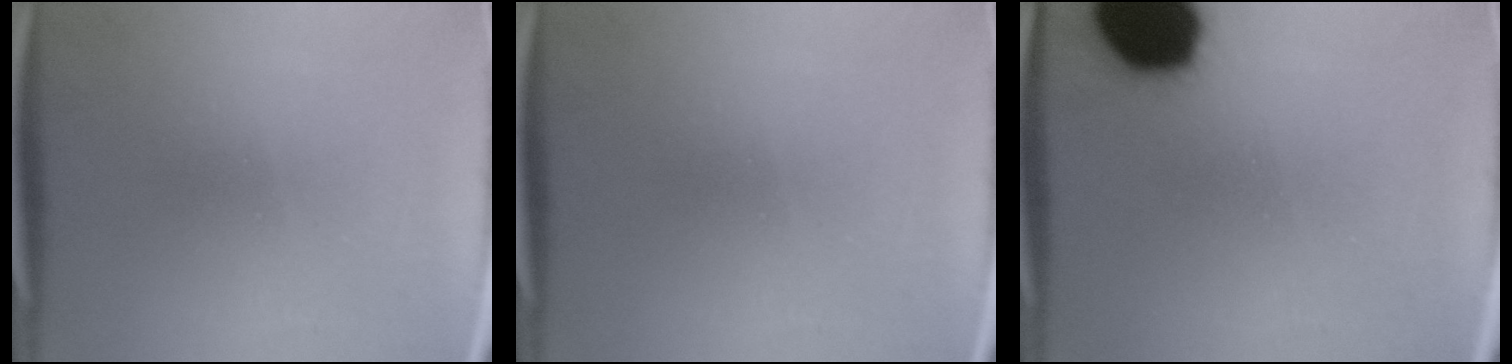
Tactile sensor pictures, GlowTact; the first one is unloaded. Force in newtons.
{"total": 0.0}
{"total": 18.6}